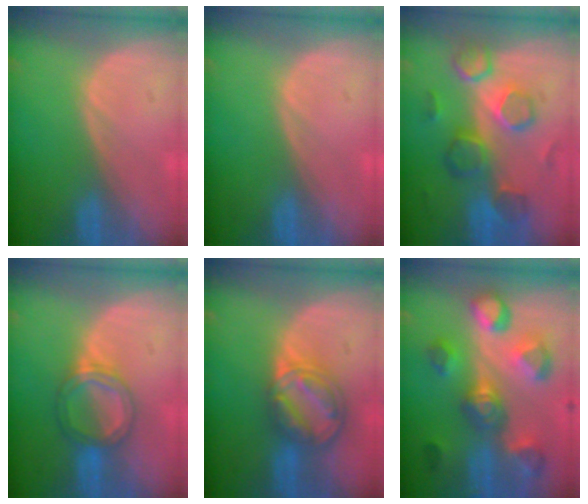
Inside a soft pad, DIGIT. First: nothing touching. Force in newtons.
{"total": 0.0}
{"total": 9.1, "press": 8.6, "slide": 3.0}
{"total": 5.4, "press": 5.2, "slide": 1.7}
{"total": 8.1, "press": 7.0, "slide": 4.2}
{"total": 10.1, "press": 9.8, "slide": 2.4}